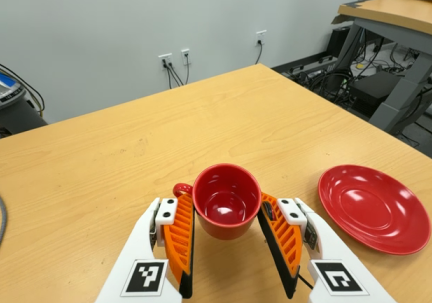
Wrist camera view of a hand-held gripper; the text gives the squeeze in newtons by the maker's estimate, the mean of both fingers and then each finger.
{"total": 3.2, "left": 2.7, "right": 3.8}